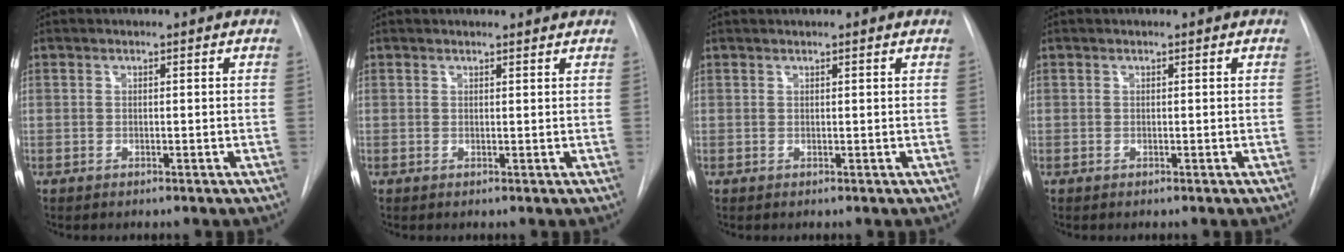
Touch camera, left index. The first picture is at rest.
{"total": 3.1, "force": [3.0, 0.6, 0.4], "torque": [-0.009, 0.009, 0.028]}
{"total": 1.6, "force": [1.3, 0.1, 0.8], "torque": [-0.011, 0.016, 0.016]}
{"total": 0.0}